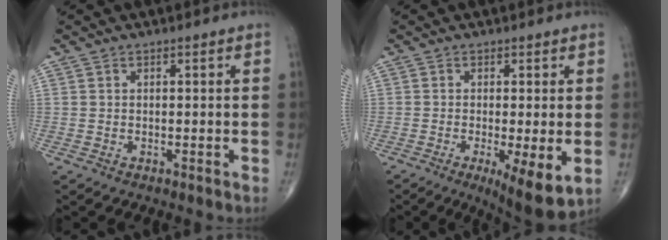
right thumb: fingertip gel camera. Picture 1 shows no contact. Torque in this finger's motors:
{"motor_torque": [-0.16, 0.39, 0.12, -0.13, 0.04]}